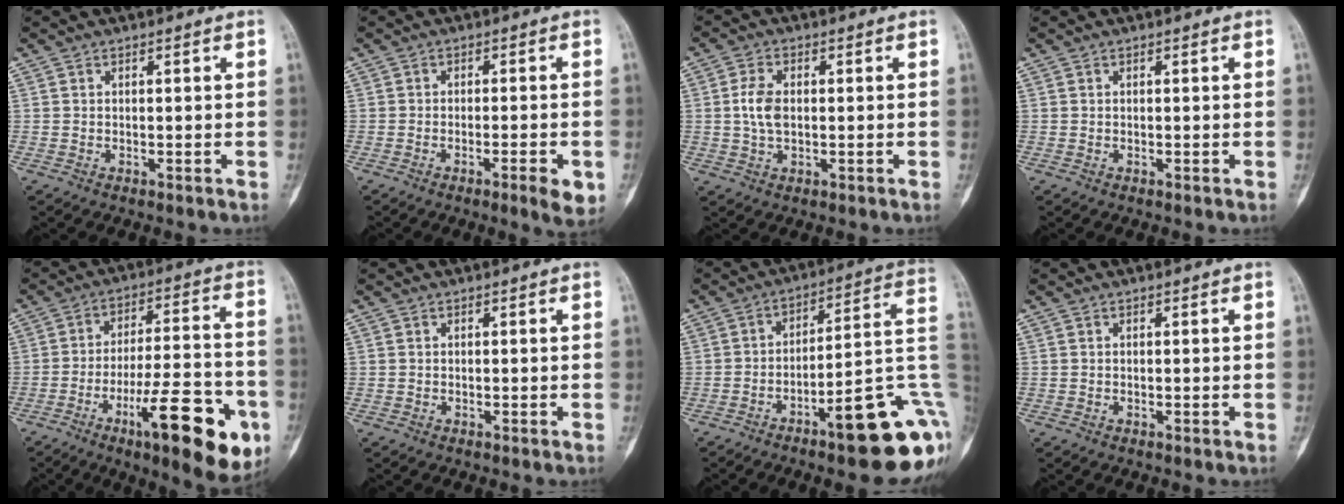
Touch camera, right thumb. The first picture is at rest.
{"total": 5.2, "force": [-2.1, 1.0, 4.7], "torque": [-0.067, 0.000, -0.028]}
{"total": 5.1, "force": [0.3, 3.0, 4.1], "torque": [-0.088, 0.003, 0.004]}
{"total": 0.0}
{"total": 21.3, "force": [-9.2, 5.9, 18.4], "torque": [-0.243, 0.037, -0.132]}
{"total": 0.0}
{"total": 20.5, "force": [-7.4, 5.1, 18.4], "torque": [-0.179, 0.054, -0.094]}
{"total": 0.0}